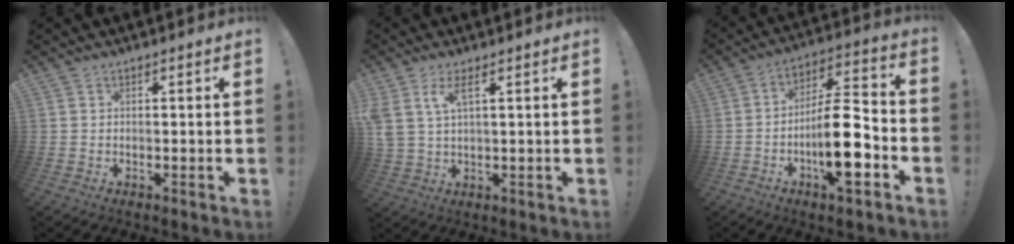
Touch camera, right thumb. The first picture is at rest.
{"total": 6.1, "force": [3.0, 2.0, 5.0], "torque": [-0.097, -0.013, 0.053]}
{"total": 17.3, "force": [-5.7, 5.3, 15.5], "torque": [-0.264, 0.029, -0.091]}